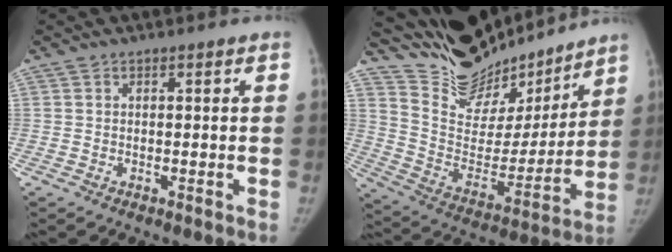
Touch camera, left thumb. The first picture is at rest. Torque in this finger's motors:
{"motor_torque": [2.46, -0.40, 1.25, -1.52, 0.03]}